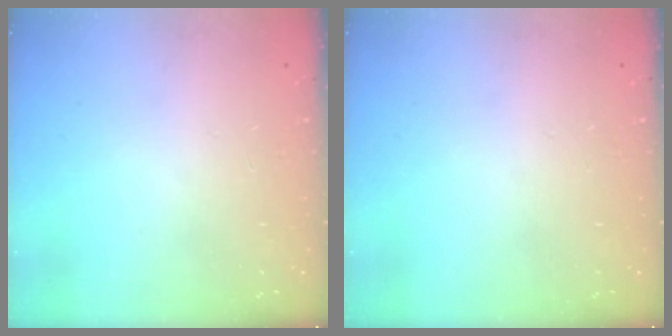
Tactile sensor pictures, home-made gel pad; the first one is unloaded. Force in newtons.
{"total": 0.0}